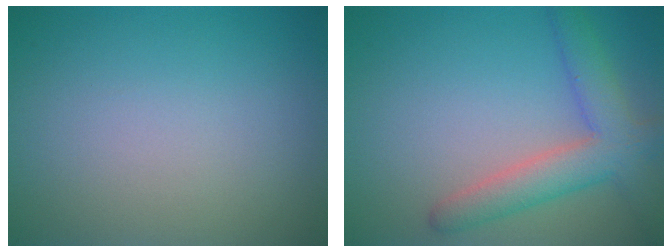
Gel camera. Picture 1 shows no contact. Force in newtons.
{"total": 5.0, "press": 5.0, "slide": 0.3}